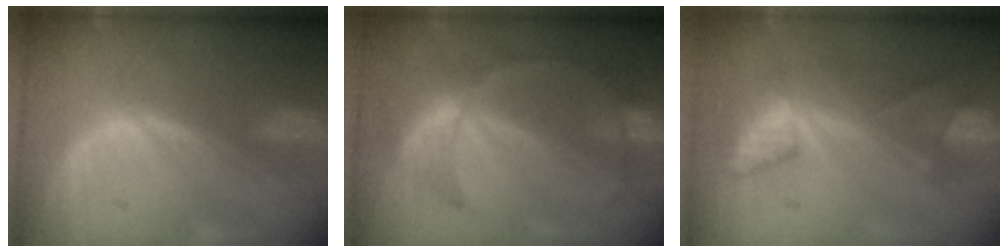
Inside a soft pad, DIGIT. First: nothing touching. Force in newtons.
{"total": 7.6, "press": 6.7, "slide": 3.6}
{"total": 8.1, "press": 7.0, "slide": 3.9}